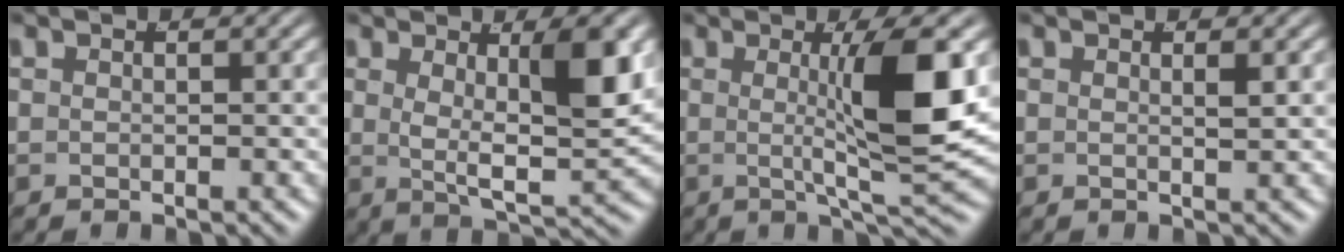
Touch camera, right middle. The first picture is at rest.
{"total": 7.1, "force": [1.1, 1.8, 6.8], "torque": [-0.105, -0.017, 0.027]}
{"total": 8.0, "force": [0.8, 0.5, 7.9], "torque": [-0.125, -0.006, 0.016]}
{"total": 1.0, "force": [0.4, -0.6, 0.7], "torque": [-0.007, -0.004, 0.008]}